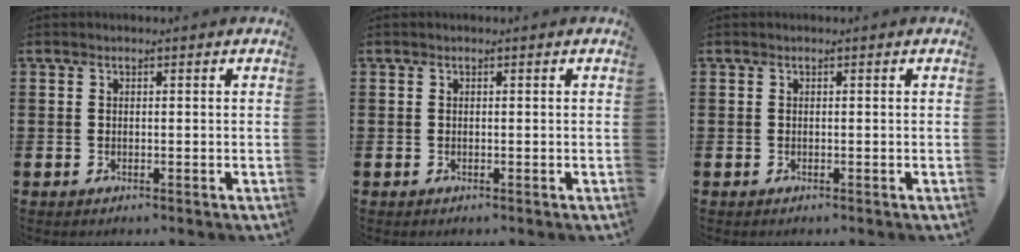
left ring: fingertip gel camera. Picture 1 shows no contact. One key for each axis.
{"total": 0.0}
{"total": 0.0}